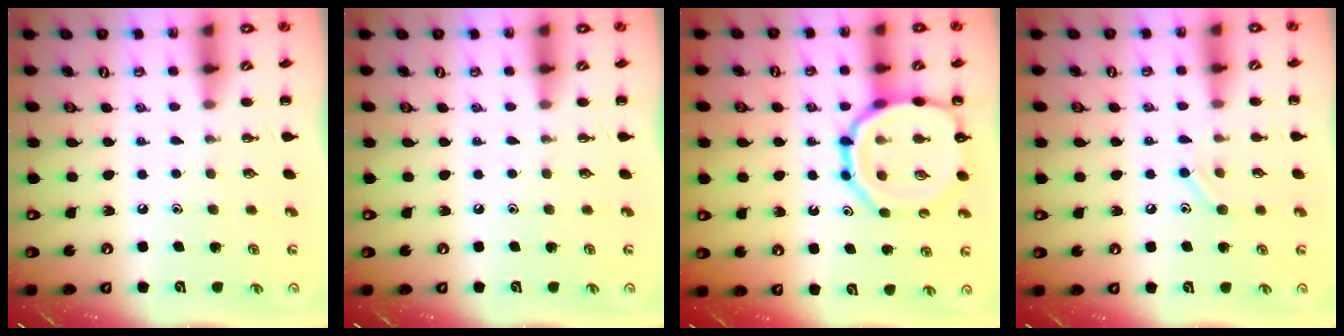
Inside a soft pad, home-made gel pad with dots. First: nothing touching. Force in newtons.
{"total": 0.0}
{"total": 14.8, "press": 14.7, "slide": 2.1}
{"total": 7.5, "press": 7.4, "slide": 1.3}